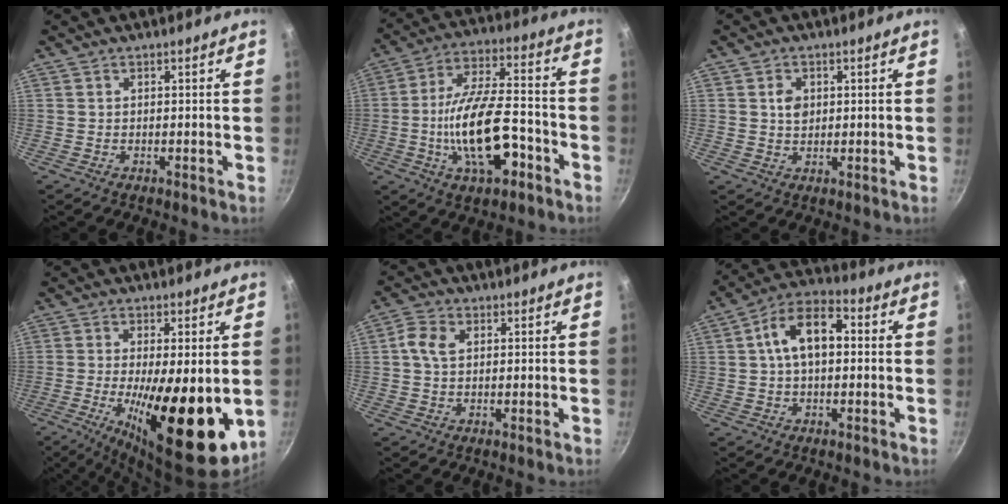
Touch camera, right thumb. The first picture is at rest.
{"total": 17.5, "force": [-5.2, 7.6, 14.8], "torque": [-0.260, 0.036, -0.087]}
{"total": 3.1, "force": [0.7, 2.4, 1.9], "torque": [-0.018, -0.002, 0.012]}
{"total": 21.0, "force": [-4.3, 6.7, 19.4], "torque": [-0.267, -0.037, -0.041]}
{"total": 4.4, "force": [0.9, 3.0, 3.1], "torque": [-0.066, 0.008, 0.013]}
{"total": 11.2, "force": [1.3, 6.4, 9.1], "torque": [-0.154, 0.032, 0.013]}